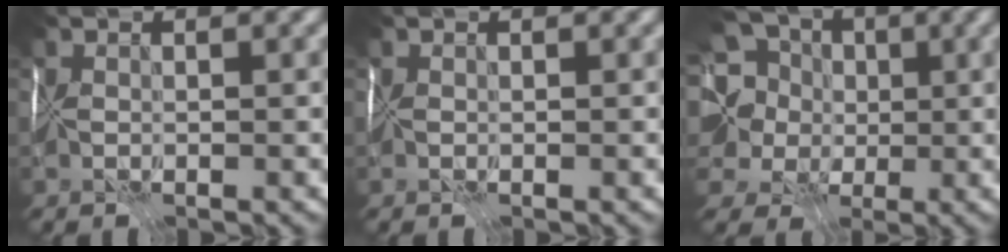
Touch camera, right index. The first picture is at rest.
{"total": 0.0}
{"total": 10.9, "force": [3.3, 8.8, 5.5], "torque": [-0.114, 0.019, 0.022]}